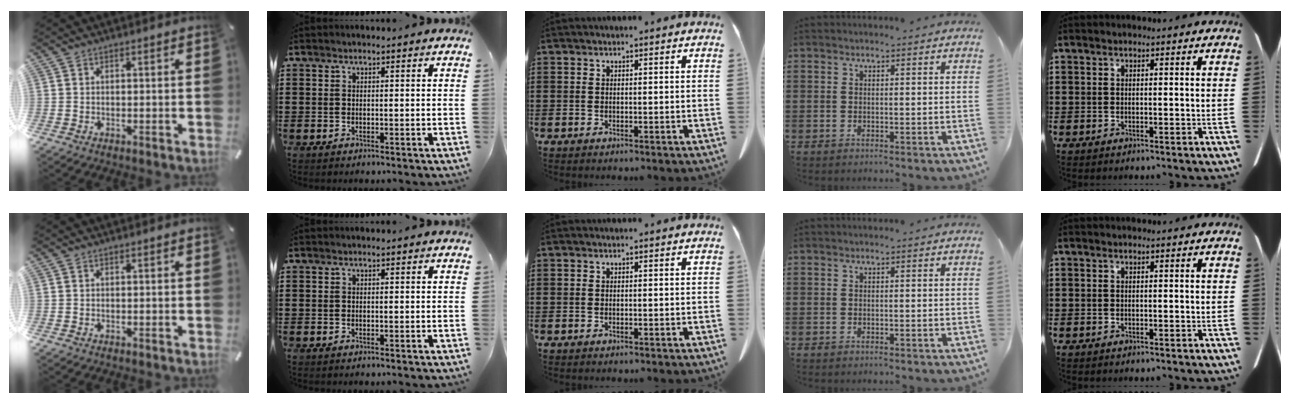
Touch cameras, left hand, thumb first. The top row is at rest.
{}